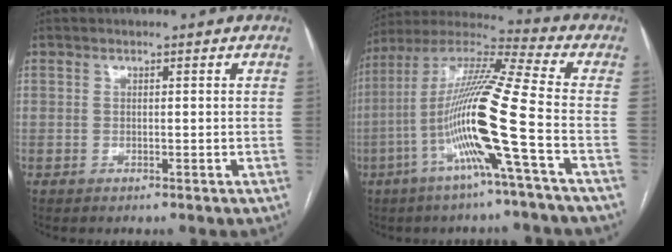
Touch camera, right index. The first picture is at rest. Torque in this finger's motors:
{"motor_torque": [2.14, 0.00, 1.05, 0.21]}